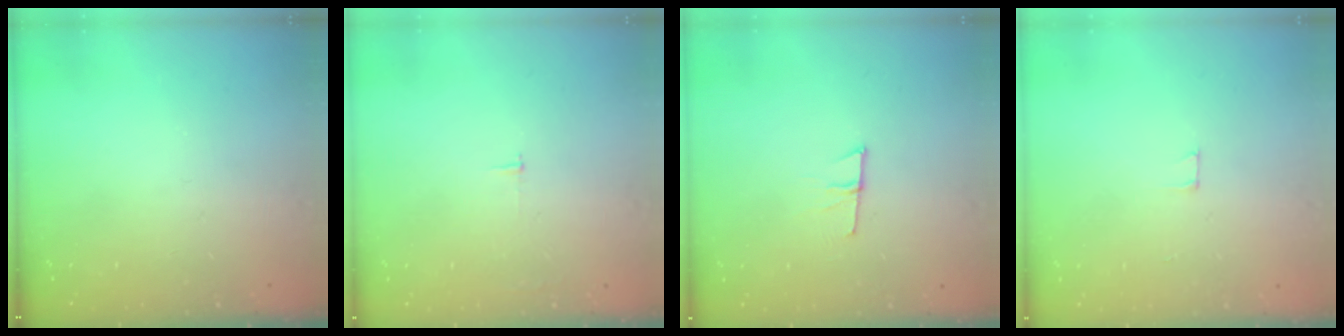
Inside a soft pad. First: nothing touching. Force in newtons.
{"total": 2.3, "press": 2.3, "slide": 0.2}
{"total": 6.0, "press": 5.9, "slide": 1.0}
{"total": 2.5, "press": 2.5, "slide": 0.2}